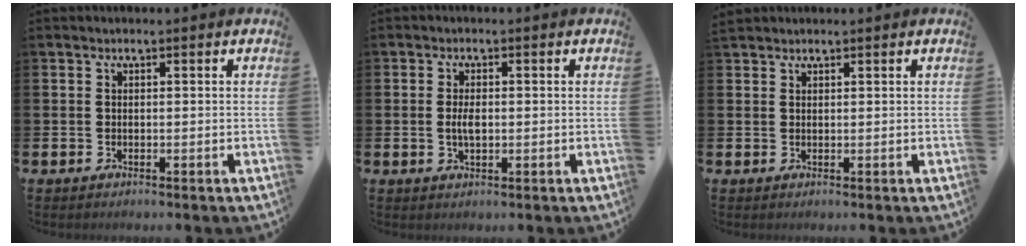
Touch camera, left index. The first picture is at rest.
{"total": 2.4, "force": [0.0, 1.1, 2.2], "torque": [-0.037, 0.000, -0.001]}
{"total": 1.3, "force": [1.2, 0.4, 0.0], "torque": [0.012, -0.001, 0.021]}